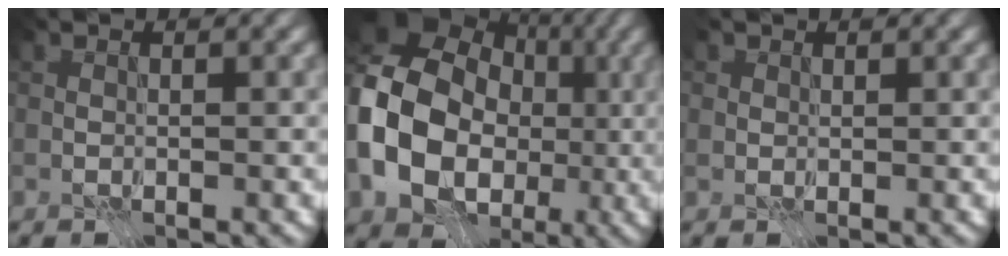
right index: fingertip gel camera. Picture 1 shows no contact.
{"total": 14.7, "force": [-1.4, 11.6, 9.0], "torque": [-0.190, -0.002, -0.023]}
{"total": 1.4, "force": [0.9, 1.0, 0.2], "torque": [-0.002, 0.000, 0.019]}